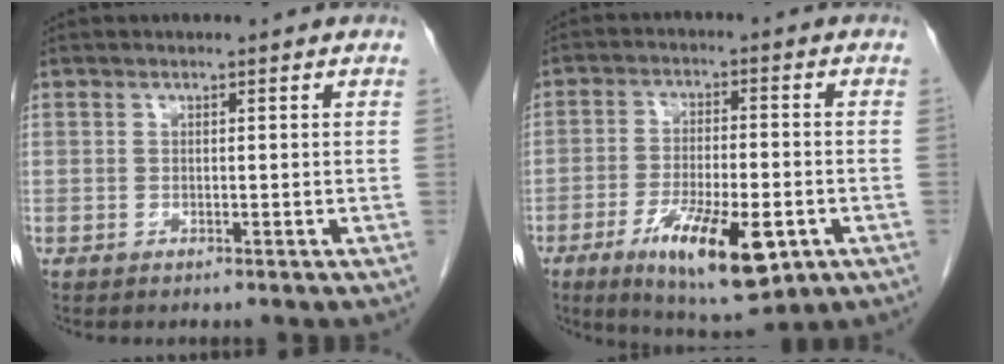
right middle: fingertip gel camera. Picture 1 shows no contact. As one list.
[{"total": 13.7, "force": [-5.8, 3.8, 11.8], "torque": [-0.200, -0.020, -0.083]}]